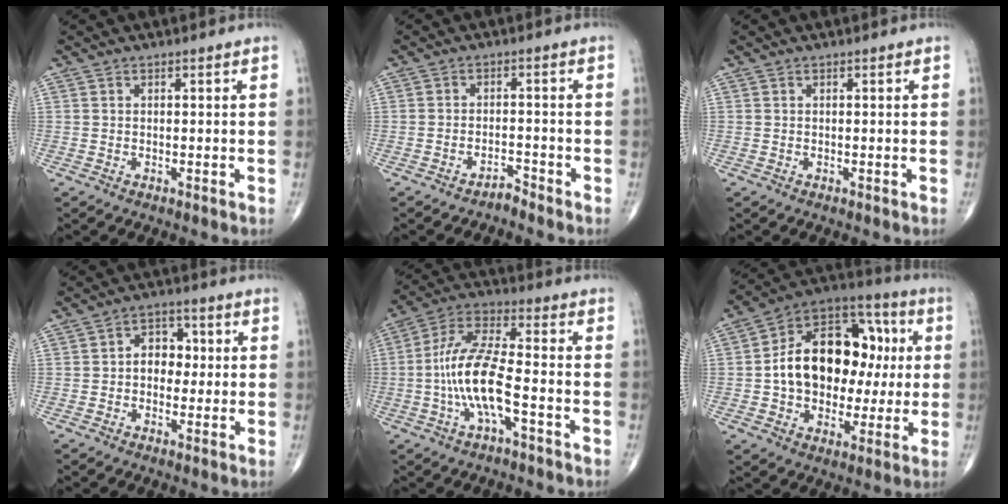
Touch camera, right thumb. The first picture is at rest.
{"total": 1.9, "force": [-1.9, 0.3, 0.0], "torque": [0.004, 0.009, -0.032]}
{"total": 0.0}
{"total": 6.2, "force": [0.2, 4.6, 4.1], "torque": [-0.028, 0.015, -0.005]}
{"total": 12.7, "force": [-3.2, 3.9, 11.6], "torque": [-0.251, 0.042, -0.063]}
{"total": 22.3, "force": [1.2, 15.5, 16.0], "torque": [-0.213, 0.037, 0.022]}